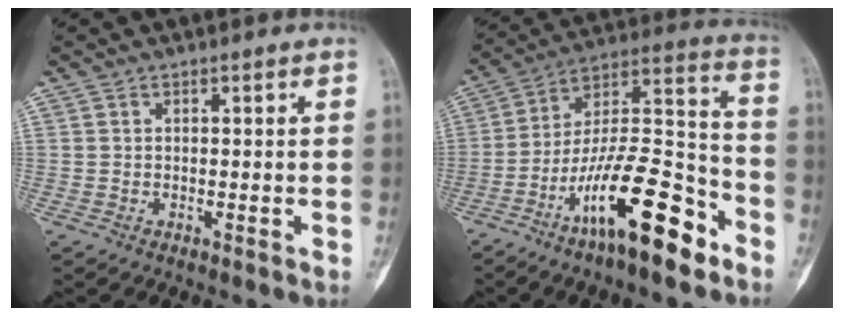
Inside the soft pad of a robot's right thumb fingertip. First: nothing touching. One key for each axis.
{"total": 20.4, "fx": -11.6, "fy": 5.9, "fz": 15.8, "tx": -0.281, "ty": 0.080, "tz": -0.199}